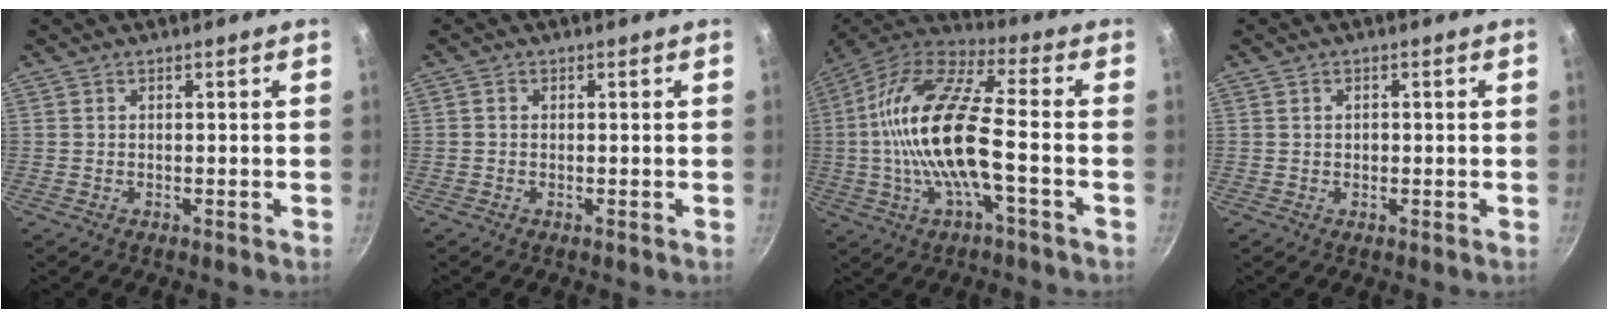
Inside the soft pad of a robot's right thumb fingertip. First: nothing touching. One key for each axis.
{"total": 0.6, "fx": -0.1, "fy": 0.6, "fz": 0.2, "tx": -0.003, "ty": 0.003, "tz": -0.003}
{"total": 19.3, "fx": -2.3, "fy": 6.5, "fz": 18.0, "tx": -0.351, "ty": 0.037, "tz": -0.059}
{"total": 1.1, "fx": 0.1, "fy": 1.0, "fz": 0.6, "tx": -0.006, "ty": 0.004, "tz": 0.002}